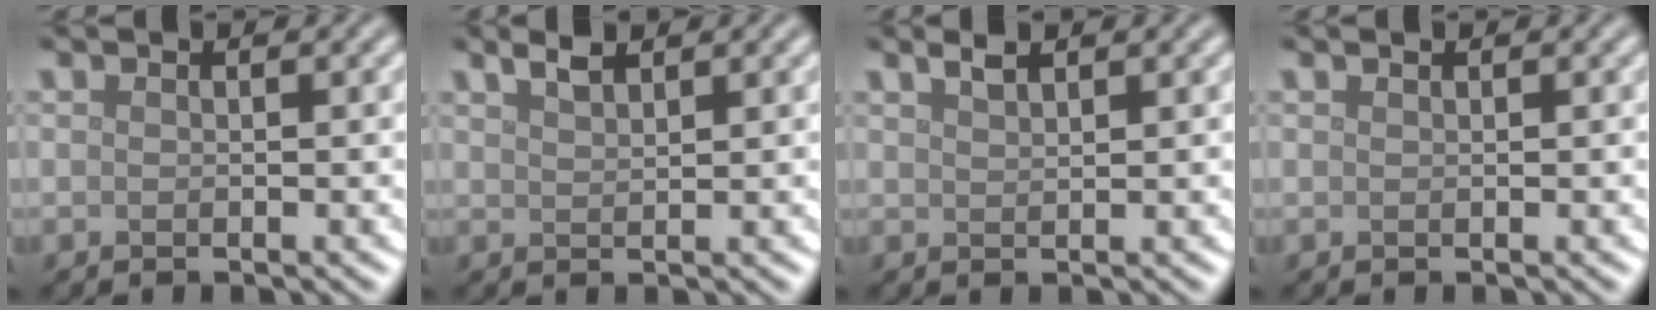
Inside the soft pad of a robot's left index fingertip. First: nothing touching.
{"total": 1.6, "force": [1.4, 0.3, 0.8], "torque": [-0.016, 0.005, 0.025]}
{"total": 1.3, "force": [1.1, 0.3, 0.7], "torque": [-0.014, 0.004, 0.021]}
{"total": 0.0}